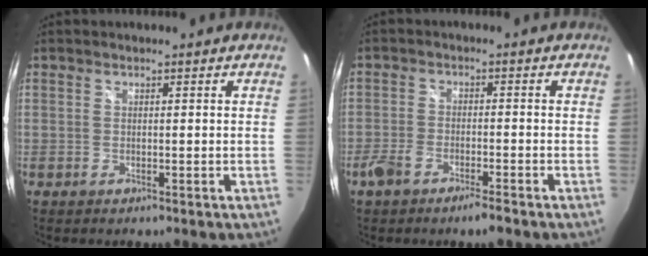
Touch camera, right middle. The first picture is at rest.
{"total": 5.4, "force": [-4.1, 1.3, 3.3], "torque": [-0.086, -0.008, -0.080]}